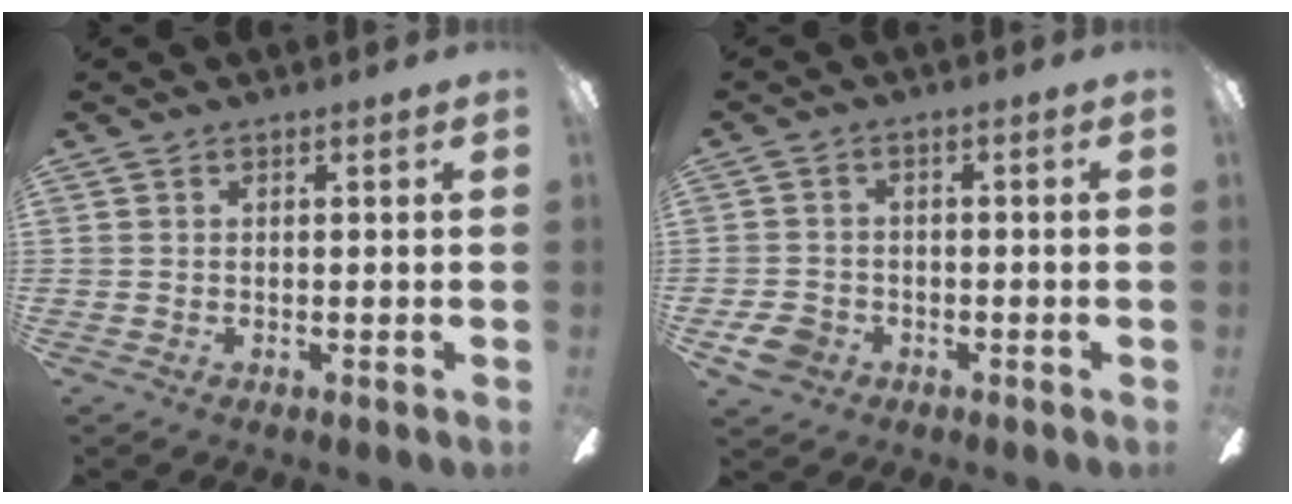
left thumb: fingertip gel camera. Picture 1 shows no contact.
{"total": 5.4, "force": [-2.8, 4.2, 2.0], "torque": [-0.049, 0.017, -0.053]}